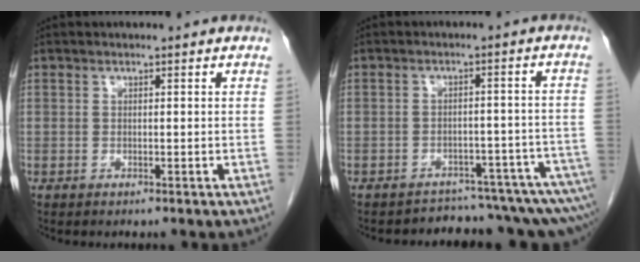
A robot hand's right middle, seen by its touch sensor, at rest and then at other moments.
{"total": 11.3, "force": [-11.1, 1.0, 1.9], "torque": [0.006, 0.033, -0.127]}